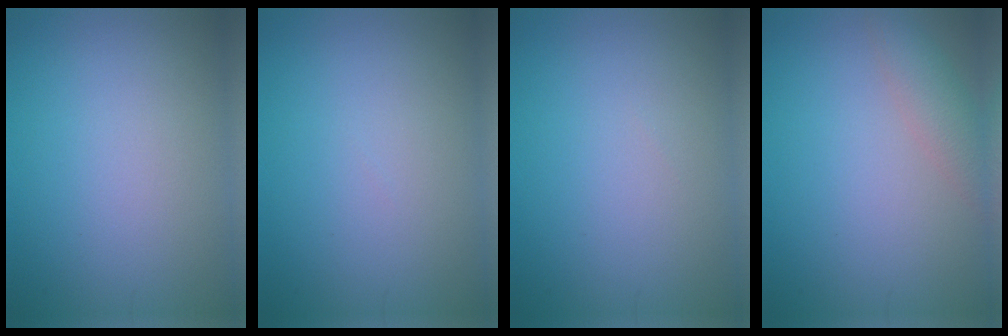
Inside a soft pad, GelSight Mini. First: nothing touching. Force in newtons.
{"total": 0.0}
{"total": 0.0}
{"total": 2.5, "press": 2.5, "slide": 0.2}